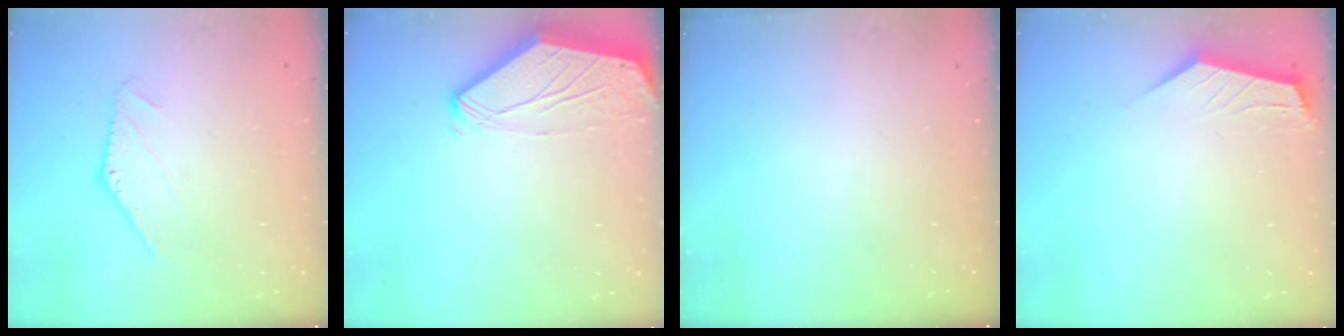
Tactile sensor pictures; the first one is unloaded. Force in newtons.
{"total": 0.0}
{"total": 0.0}
{"total": 2.5, "press": 2.4, "slide": 0.3}